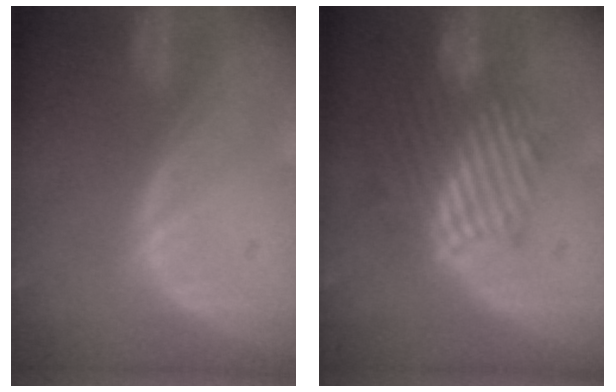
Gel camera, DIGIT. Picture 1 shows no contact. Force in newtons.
{"total": 9.4, "press": 8.3, "slide": 4.3}